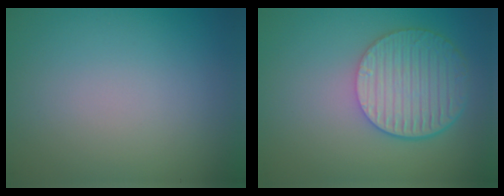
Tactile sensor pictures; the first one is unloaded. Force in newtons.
{"total": 6.1, "press": 4.8, "slide": 3.8}